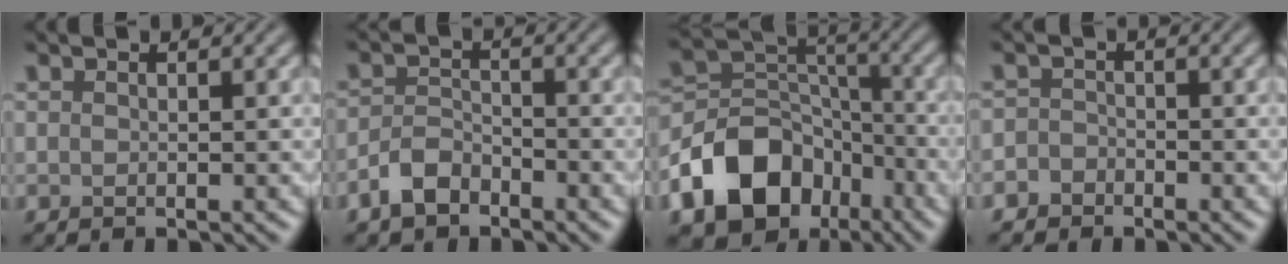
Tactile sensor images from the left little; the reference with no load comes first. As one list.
[{"total": 2.9, "force": [-2.1, 1.5, 1.2], "torque": [-0.024, 0.006, -0.048]}, {"total": 12.0, "force": [-6.4, 8.5, 5.5], "torque": [-0.114, 0.008, -0.120]}, {"total": 2.0, "force": [-1.3, 1.5, 0.1], "torque": [0.023, 0.007, -0.029]}]